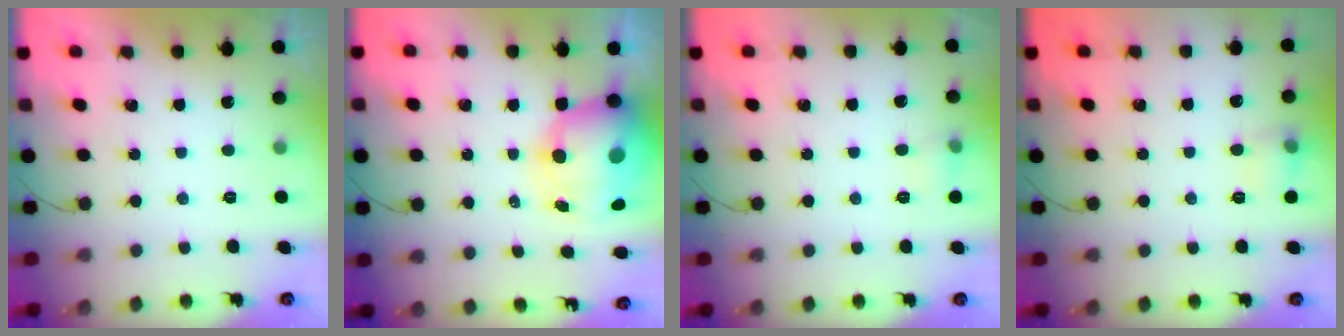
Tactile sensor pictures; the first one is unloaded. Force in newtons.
{"total": 15.2, "press": 14.6, "slide": 4.1}
{"total": 5.6, "press": 5.3, "slide": 1.8}
{"total": 7.1, "press": 7.0, "slide": 1.2}